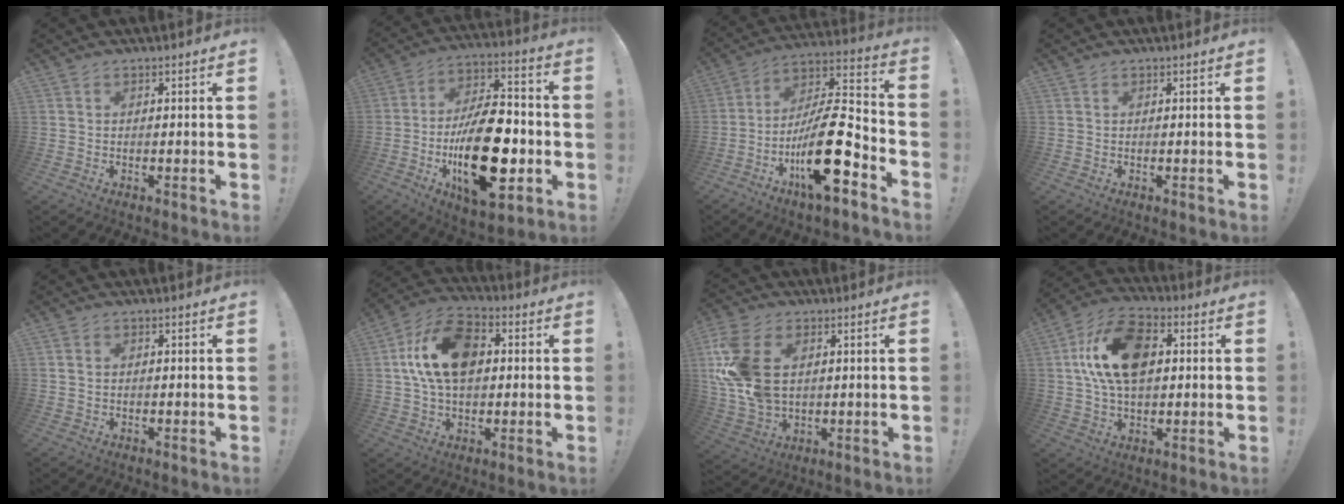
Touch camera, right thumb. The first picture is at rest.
{"total": 27.1, "force": [-6.2, 13.7, 22.6], "torque": [-0.400, 0.027, -0.089]}
{"total": 21.9, "force": [-8.6, 6.9, 18.9], "torque": [-0.336, 0.043, -0.141]}
{"total": 0.0}
{"total": 1.1, "force": [0.4, 0.8, 0.5], "torque": [-0.019, 0.005, 0.010]}
{"total": 16.8, "force": [2.9, 11.0, 12.4], "torque": [-0.213, 0.009, 0.054]}
{"total": 17.5, "force": [3.8, 11.8, 12.4], "torque": [-0.265, -0.009, 0.072]}
{"total": 17.9, "force": [3.3, 11.4, 13.4], "torque": [-0.231, 0.013, 0.062]}